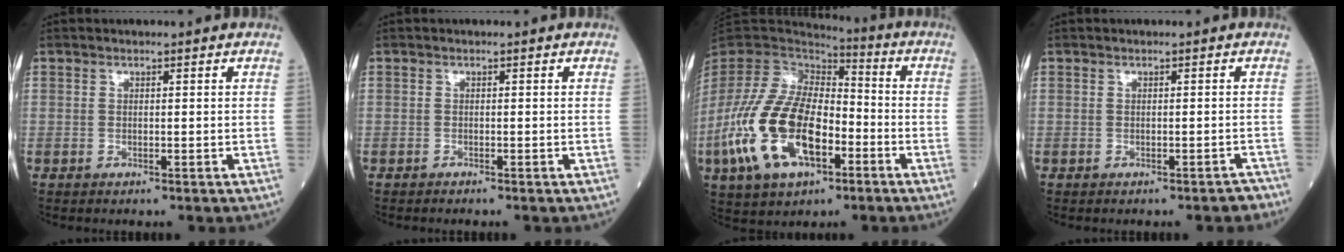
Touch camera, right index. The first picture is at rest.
{"total": 0.5, "force": [-0.5, 0.0, 0.1], "torque": [-0.001, 0.000, -0.012]}
{"total": 18.6, "force": [-6.2, 8.9, 15.2], "torque": [-0.329, -0.005, -0.109]}
{"total": 1.7, "force": [-1.5, 0.4, 0.7], "torque": [-0.007, -0.001, -0.016]}